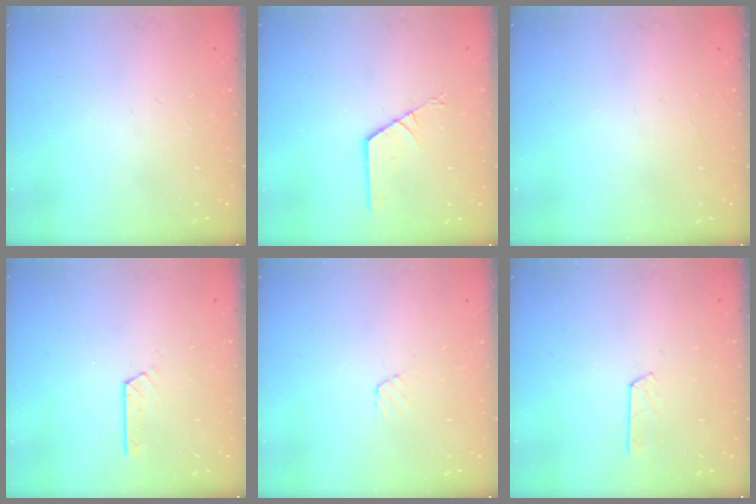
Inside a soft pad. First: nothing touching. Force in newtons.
{"total": 1.8, "press": 1.7, "slide": 0.3}
{"total": 0.0}
{"total": 3.5, "press": 3.5, "slide": 0.3}
{"total": 3.5, "press": 3.5, "slide": 0.3}
{"total": 2.8, "press": 2.8, "slide": 0.4}